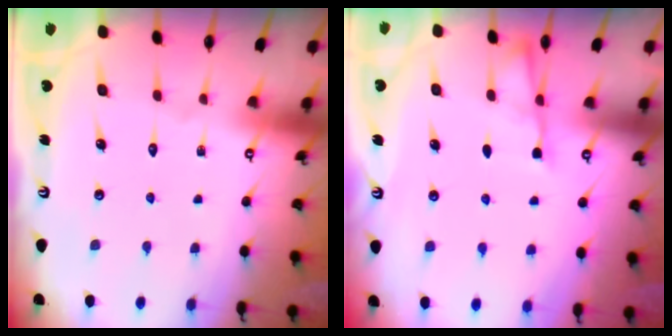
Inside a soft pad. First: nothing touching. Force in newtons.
{"total": 4.9, "press": 4.9, "slide": 0.6}